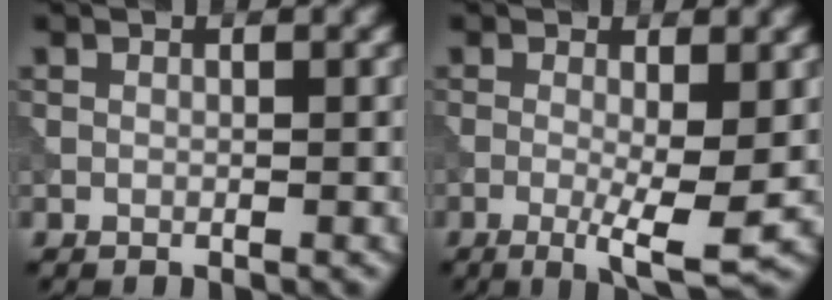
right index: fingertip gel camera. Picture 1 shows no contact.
{"total": 4.9, "force": [-0.8, 0.8, 4.8], "torque": [-0.078, -0.014, -0.012]}